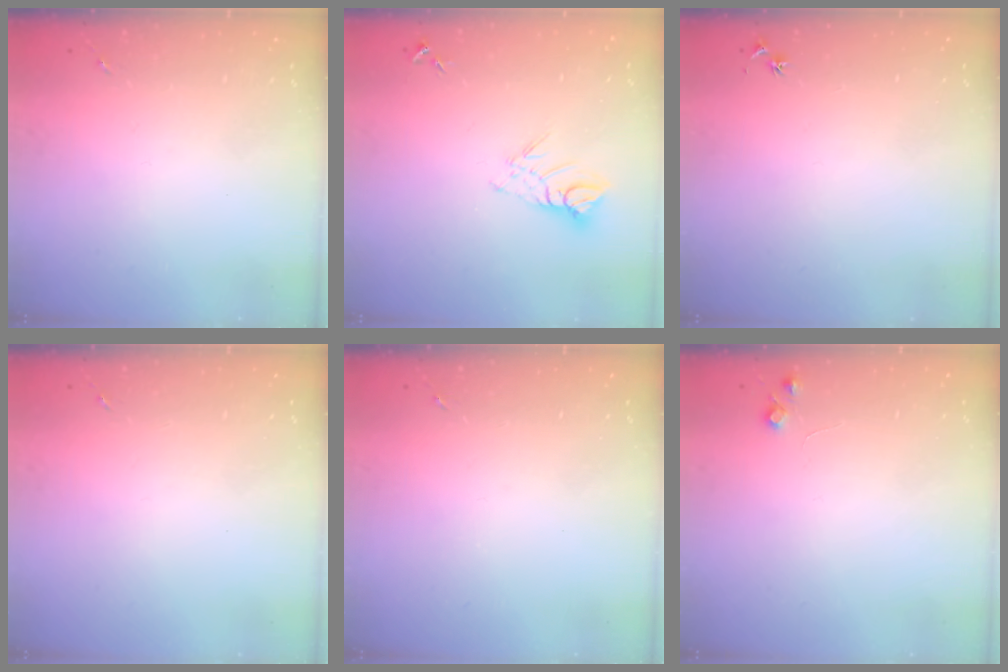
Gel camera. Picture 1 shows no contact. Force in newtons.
{"total": 7.9, "press": 7.9, "slide": 0.5}
{"total": 3.0, "press": 2.9, "slide": 0.4}
{"total": 0.0}
{"total": 0.0}
{"total": 4.9, "press": 4.8, "slide": 0.8}